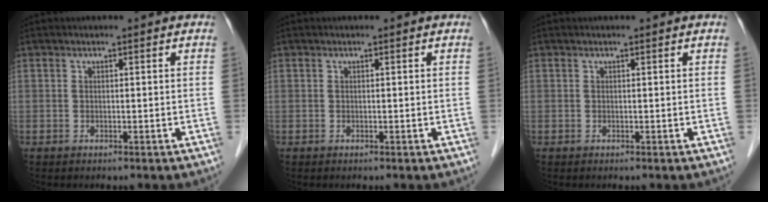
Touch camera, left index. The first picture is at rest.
{"total": 0.0}
{"total": 0.0}